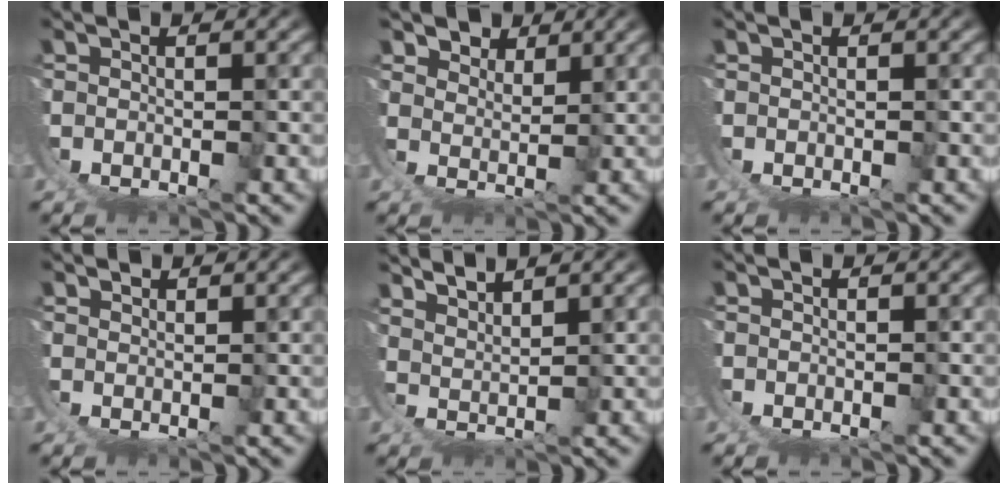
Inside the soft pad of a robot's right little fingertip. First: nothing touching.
{"total": 2.4, "force": [2.1, 0.4, 1.1], "torque": [-0.014, -0.010, 0.041]}
{"total": 0.0}
{"total": 1.3, "force": [0.9, -0.9, -0.1], "torque": [0.006, -0.003, 0.023]}
{"total": 2.8, "force": [2.3, 0.7, 1.4], "torque": [-0.036, -0.013, 0.044]}
{"total": 0.0}